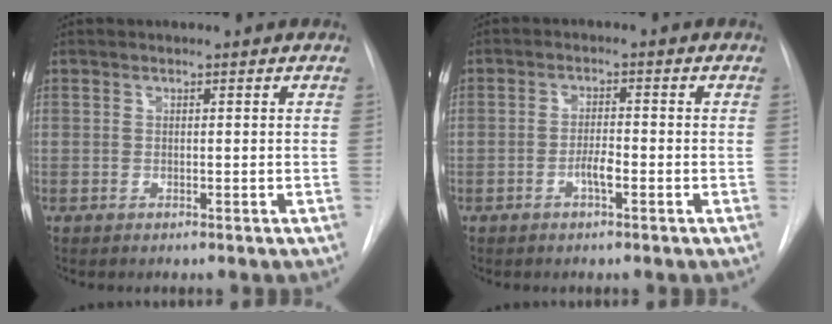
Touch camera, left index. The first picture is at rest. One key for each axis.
{"total": 2.4, "fx": -1.1, "fy": 0.4, "fz": 2.1, "tx": -0.035, "ty": 0.003, "tz": -0.021}